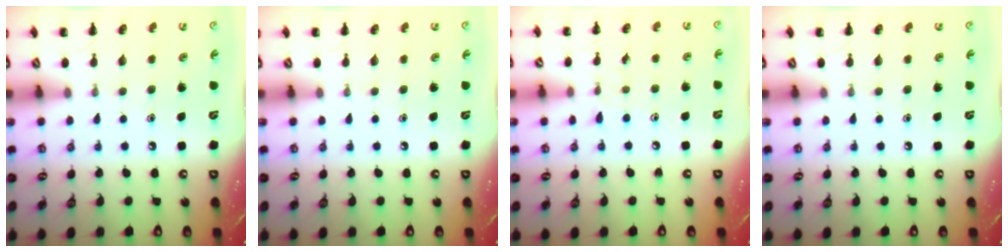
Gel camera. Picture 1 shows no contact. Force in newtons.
{"total": 0.0}
{"total": 5.2, "press": 4.7, "slide": 2.1}
{"total": 0.0}